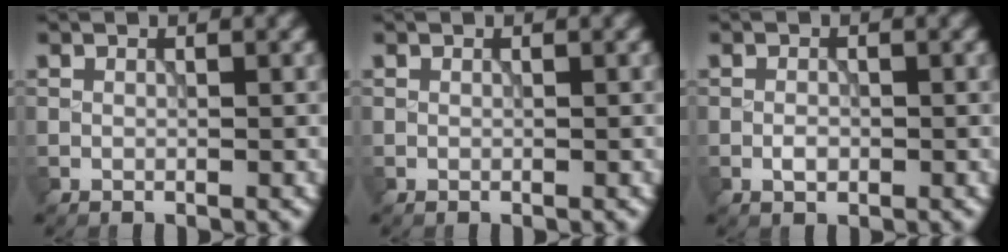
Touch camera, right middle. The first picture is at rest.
{"total": 0.0}
{"total": 1.1, "force": [-0.4, 0.6, 0.8], "torque": [-0.014, 0.001, -0.009]}